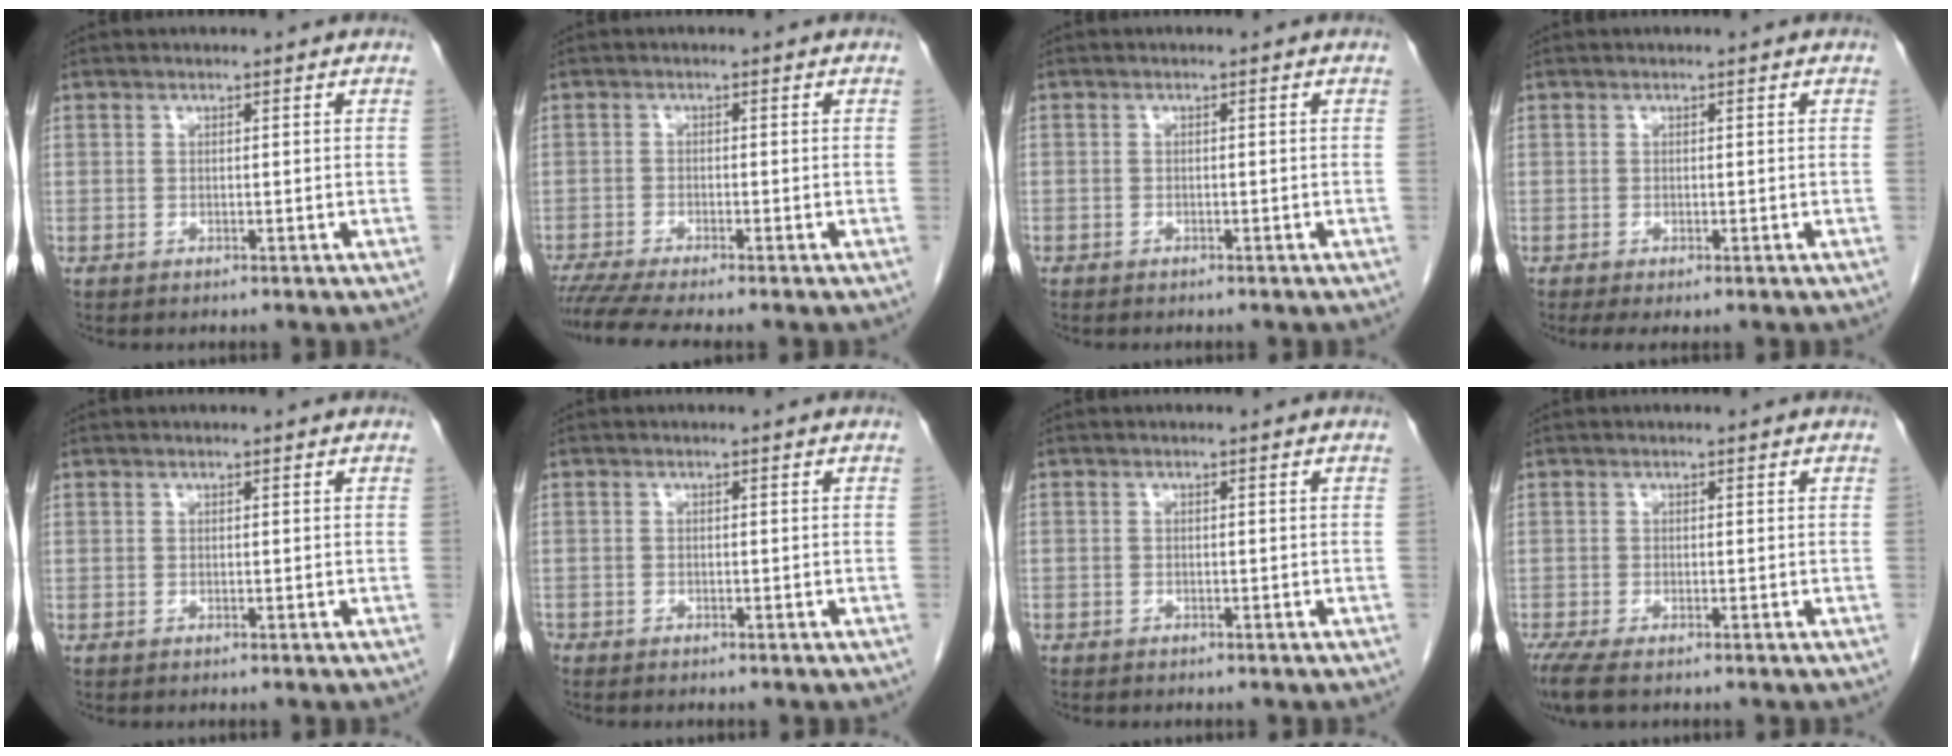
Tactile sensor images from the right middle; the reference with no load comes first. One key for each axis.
{"total": 5.9, "fx": -5.0, "fy": -0.4, "fz": 3.0, "tx": -0.047, "ty": -0.014, "tz": -0.085}
{"total": 0.6, "fx": -0.4, "fy": 0.4, "fz": 0.1, "tx": -0.004, "ty": 0.002, "tz": -0.007}
{"total": 1.7, "fx": -1.1, "fy": 0.5, "fz": 1.3, "tx": -0.017, "ty": -0.007, "tz": -0.016}
{"total": 0.0}
{"total": 1.5, "fx": -1.3, "fy": 0.7, "fz": 0.4, "tx": -0.007, "ty": -0.001, "tz": -0.018}
{"total": 0.9, "fx": -0.7, "fy": 0.5, "fz": 0.1, "tx": -0.005, "ty": 0.001, "tz": -0.010}
{"total": 4.6, "fx": -3.4, "fy": 1.1, "fz": 2.9, "tx": -0.058, "ty": -0.015, "tz": -0.058}